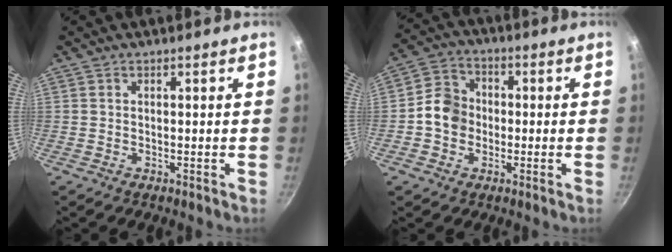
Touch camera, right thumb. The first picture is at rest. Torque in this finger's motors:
{"motor_torque": [0.92, 1.17, 0.70, -0.34, 0.06]}